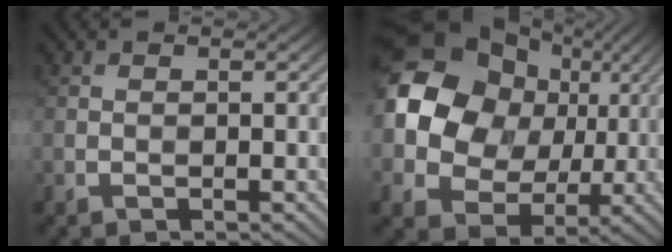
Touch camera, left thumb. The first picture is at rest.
{"total": 15.0, "force": [2.8, 12.6, 7.6], "torque": [-0.201, 0.021, 0.050]}